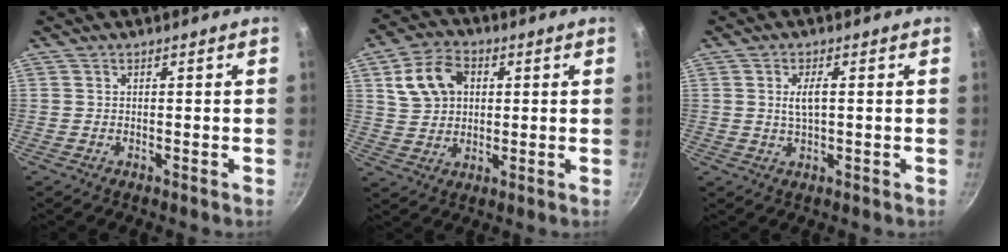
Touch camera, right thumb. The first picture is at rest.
{"total": 10.2, "force": [2.9, 7.5, 6.2], "torque": [-0.099, 0.008, 0.054]}
{"total": 3.6, "force": [0.5, 1.4, 3.3], "torque": [-0.067, 0.001, 0.011]}